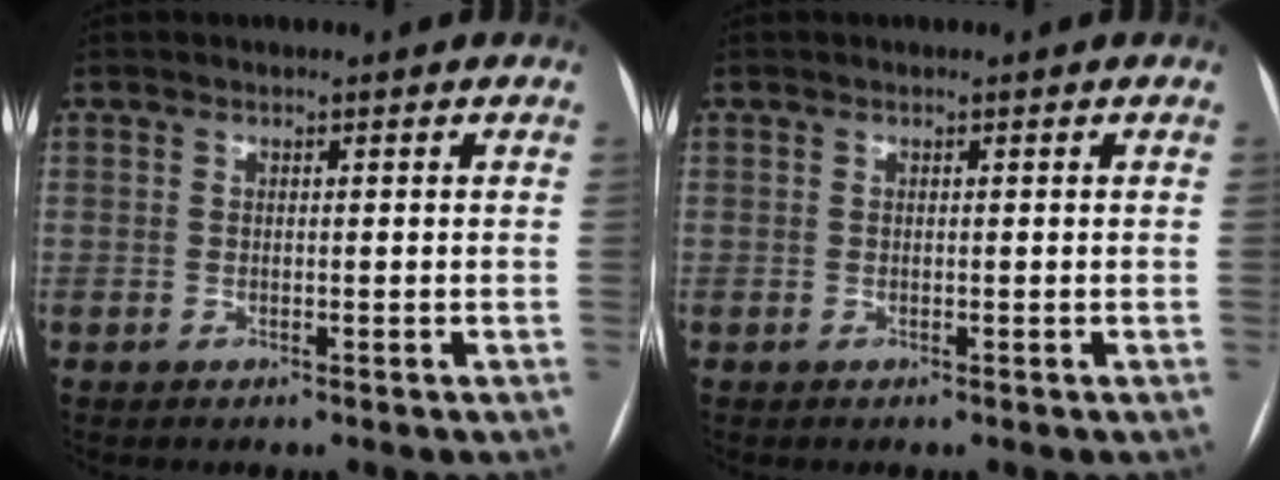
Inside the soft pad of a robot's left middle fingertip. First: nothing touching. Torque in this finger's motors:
{"motor_torque": [-0.02, 0.02, 0.00, 0.00]}